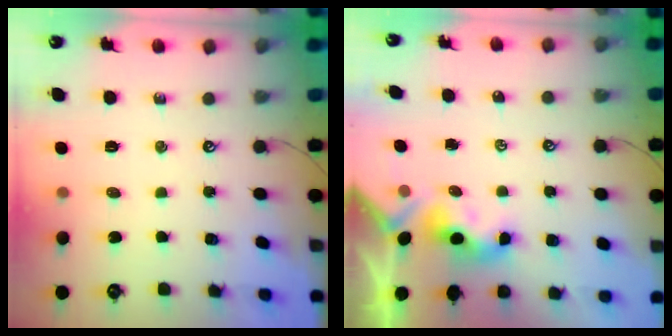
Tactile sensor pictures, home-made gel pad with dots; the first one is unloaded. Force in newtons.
{"total": 3.2, "press": 3.2, "slide": 0.3}